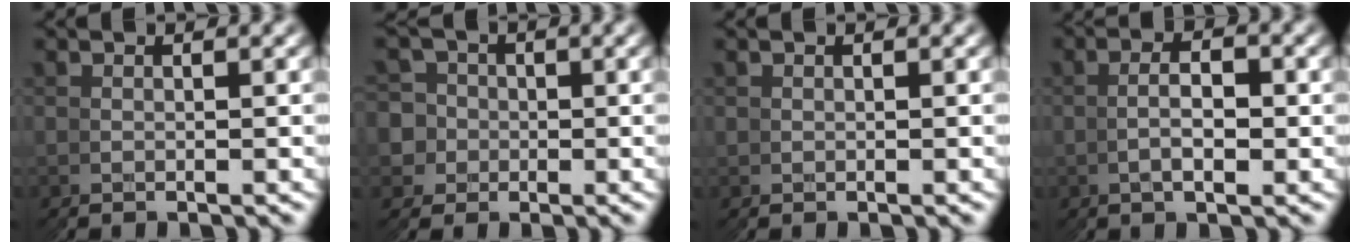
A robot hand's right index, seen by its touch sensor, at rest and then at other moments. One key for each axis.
{"total": 9.8, "fx": -0.4, "fy": 9.3, "fz": 2.8, "tx": -0.043, "ty": -0.025, "tz": -0.014}
{"total": 0.9, "fx": -0.1, "fy": 0.8, "fz": -0.3, "tx": 0.009, "ty": -0.005, "tz": 0.003}
{"total": 3.5, "fx": 0.0, "fy": 1.8, "fz": 3.0, "tx": -0.038, "ty": 0.002, "tz": -0.005}